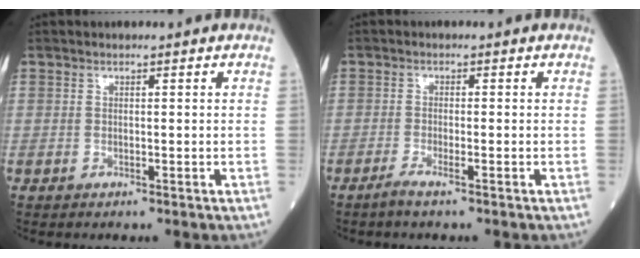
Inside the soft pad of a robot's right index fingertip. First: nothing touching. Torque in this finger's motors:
{"motor_torque": [0.08, -0.04, 0.01, 0.04]}